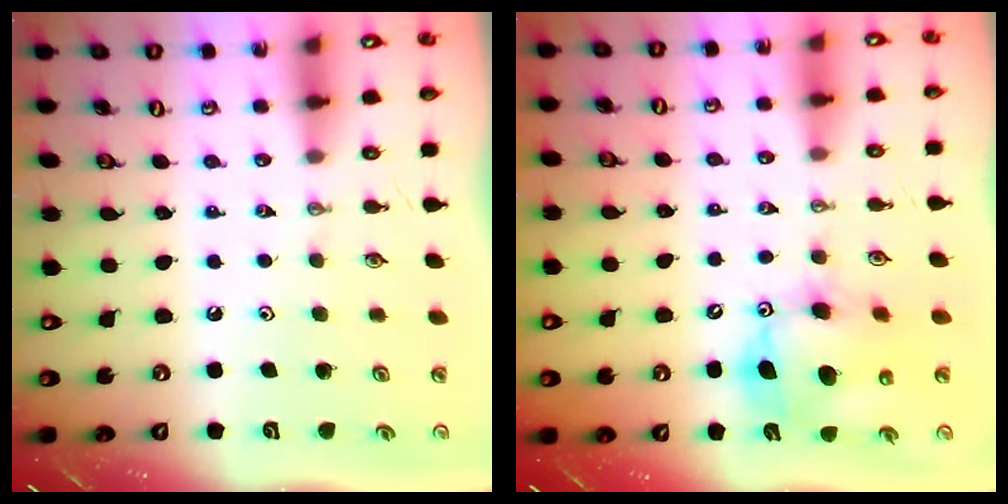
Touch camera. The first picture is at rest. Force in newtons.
{"total": 12.7, "press": 12.5, "slide": 2.4}